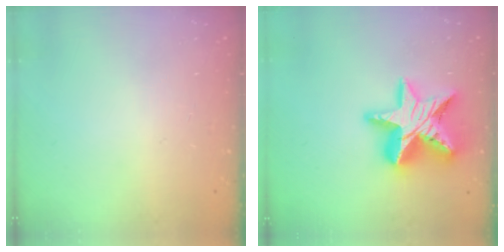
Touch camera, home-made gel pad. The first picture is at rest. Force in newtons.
{"total": 20.8, "press": 20.8, "slide": 1.5}